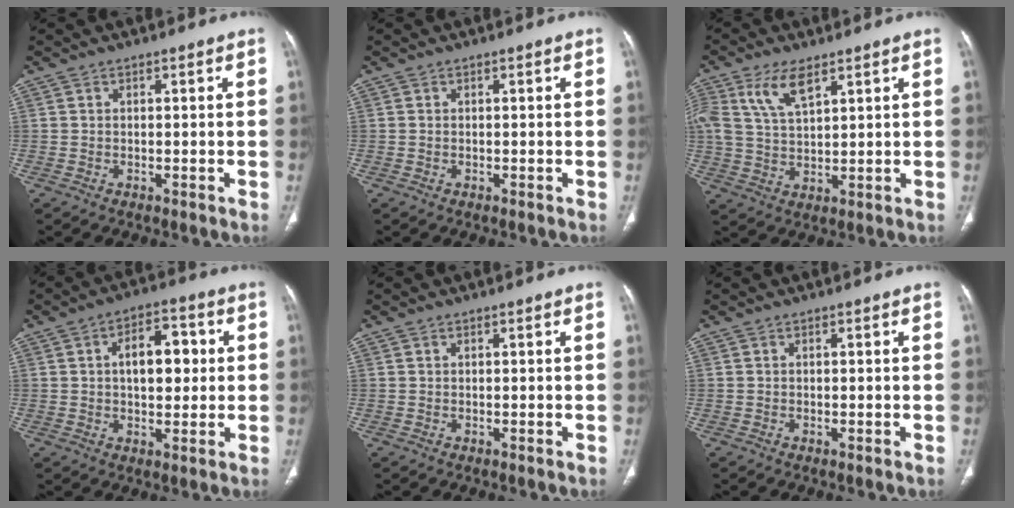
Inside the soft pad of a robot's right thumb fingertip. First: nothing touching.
{"total": 0.0}
{"total": 8.1, "force": [4.2, 3.4, 6.0], "torque": [-0.124, -0.009, 0.089]}
{"total": 9.6, "force": [1.4, 5.6, 7.7], "torque": [-0.090, 0.014, 0.020]}
{"total": 0.0}
{"total": 0.0}